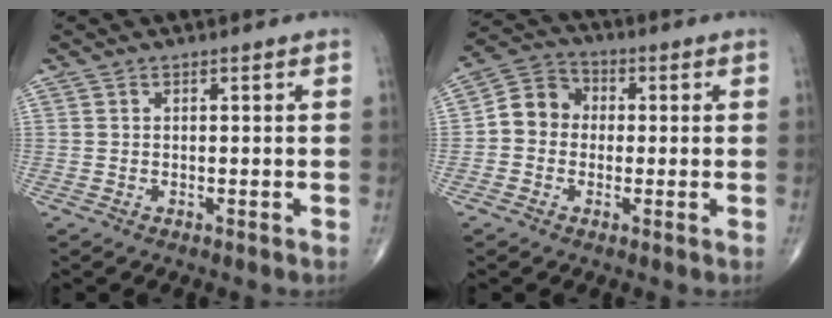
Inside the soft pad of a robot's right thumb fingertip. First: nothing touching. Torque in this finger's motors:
{"motor_torque": [0.98, 0.92, 0.38, -0.24, 0.00]}